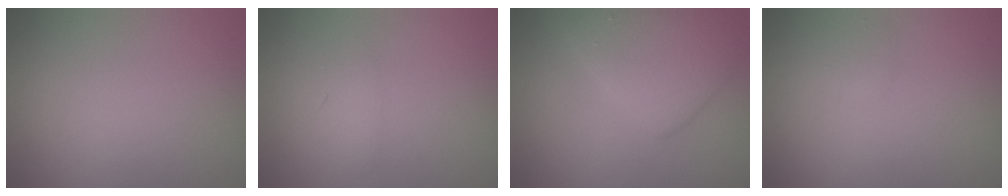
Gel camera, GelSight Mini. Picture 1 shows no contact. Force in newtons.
{"total": 1.3, "press": 1.3, "slide": 0.1}
{"total": 5.2, "press": 5.2, "slide": 0.1}
{"total": 0.8, "press": 0.7, "slide": 0.1}